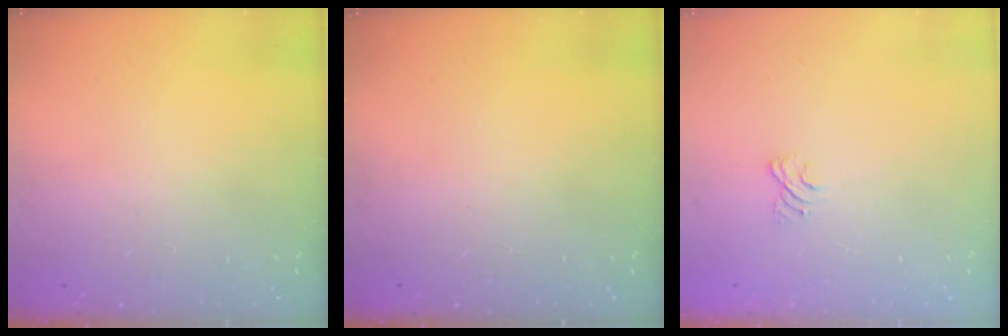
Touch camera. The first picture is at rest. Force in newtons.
{"total": 0.0}
{"total": 3.5, "press": 3.3, "slide": 1.2}